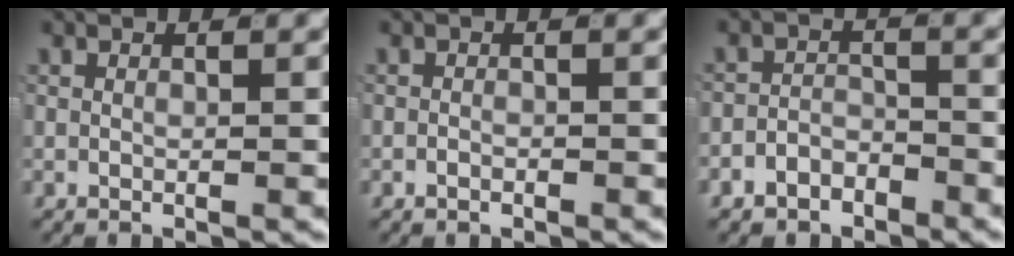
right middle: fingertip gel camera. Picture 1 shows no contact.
{"total": 0.5, "force": [-0.5, 0.2, 0.2], "torque": [-0.003, -0.002, -0.007]}
{"total": 3.7, "force": [-2.9, 2.3, 0.5], "torque": [0.000, -0.003, -0.055]}